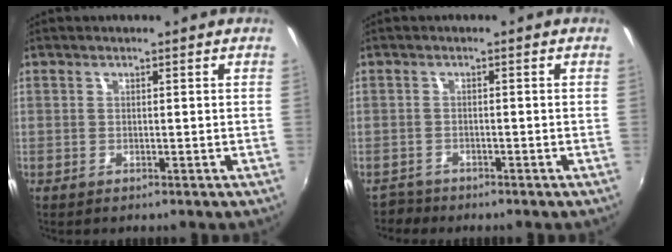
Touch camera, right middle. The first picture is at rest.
{"total": 2.5, "force": [-2.2, 1.2, -0.2], "torque": [-0.004, -0.002, -0.043]}